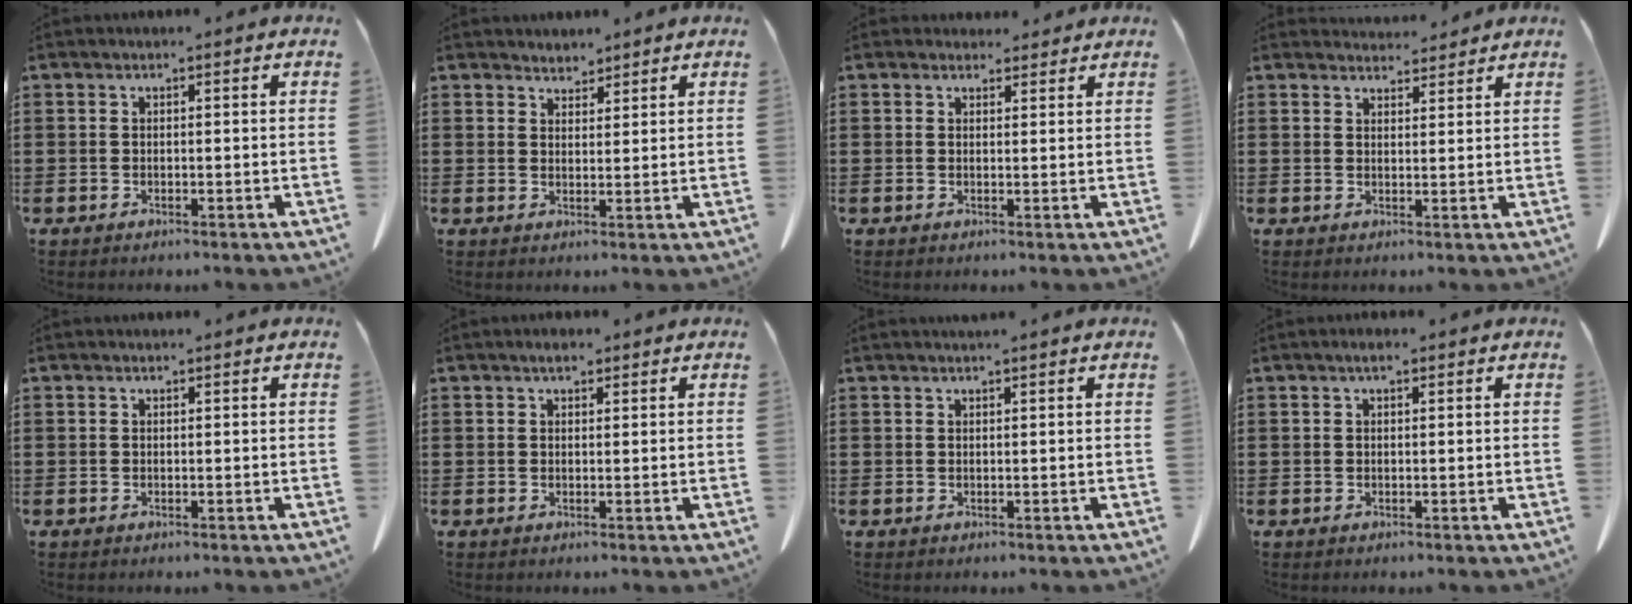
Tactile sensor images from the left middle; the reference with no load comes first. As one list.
[{"total": 2.6, "force": [2.5, 0.7, -0.3], "torque": [-0.001, -0.004, 0.048]}, {"total": 2.1, "force": [1.9, 0.9, 0.2], "torque": [-0.001, 0.000, 0.034]}, {"total": 3.3, "force": [3.3, 0.7, 0.1], "torque": [-0.001, -0.013, 0.061]}, {"total": 0.0}, {"total": 1.8, "force": [1.4, 0.7, 0.9], "torque": [-0.013, 0.002, 0.023]}, {"total": 0.7, "force": [0.7, -0.1, 0.2], "torque": [-0.005, -0.002, 0.014]}, {"total": 1.2, "force": [0.6, 0.4, 0.9], "torque": [-0.020, 0.003, 0.010]}]